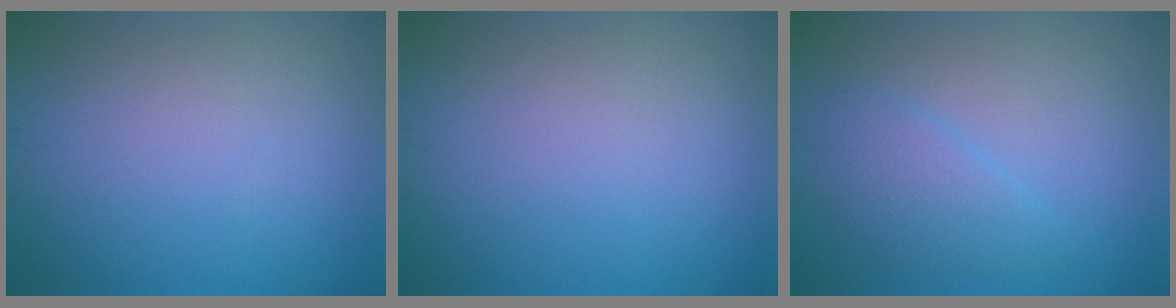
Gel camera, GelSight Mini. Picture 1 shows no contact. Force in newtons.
{"total": 0.0}
{"total": 2.5, "press": 2.5, "slide": 0.2}